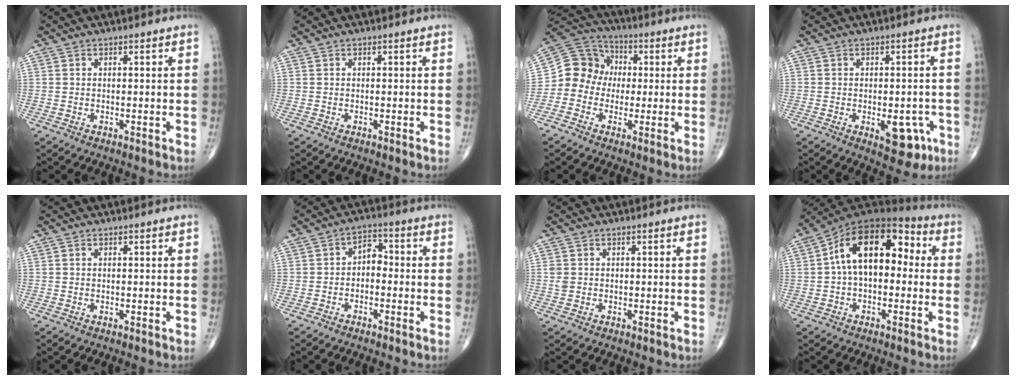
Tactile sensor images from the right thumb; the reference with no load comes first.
{"total": 0.0}
{"total": 9.9, "force": [-0.7, 9.2, 3.3], "torque": [-0.030, 0.036, -0.027]}
{"total": 7.6, "force": [-2.7, 3.9, 6.0], "torque": [-0.053, 0.008, -0.023]}
{"total": 0.0}
{"total": 4.1, "force": [-0.9, 2.8, 2.8], "torque": [-0.028, 0.024, -0.028]}
{"total": 1.6, "force": [0.1, 1.4, 0.8], "torque": [-0.016, 0.001, 0.003]}
{"total": 16.9, "force": [1.8, 10.0, 13.6], "torque": [-0.196, 0.052, 0.018]}